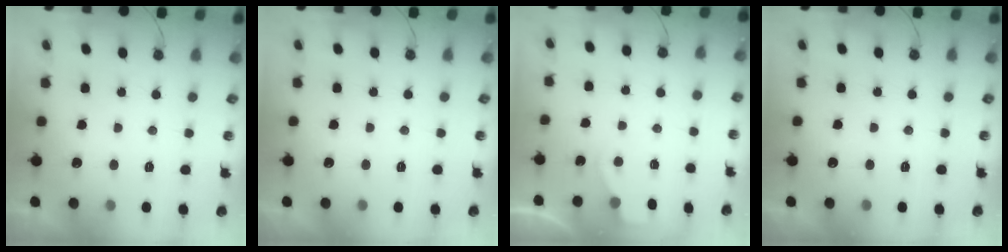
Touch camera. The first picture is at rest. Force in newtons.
{"total": 0.0}
{"total": 2.4, "press": 2.4, "slide": 0.4}
{"total": 0.0}